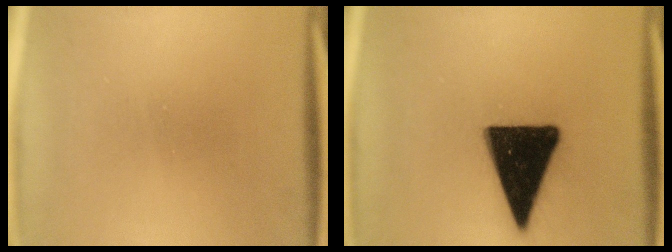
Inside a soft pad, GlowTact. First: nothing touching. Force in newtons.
{"total": 18.3}